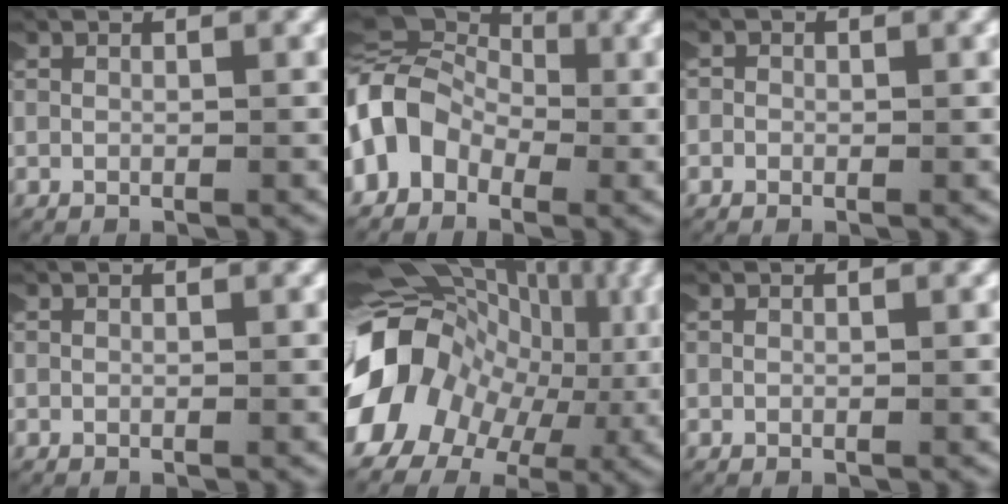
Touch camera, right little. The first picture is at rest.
{"total": 9.5, "force": [-0.3, 8.2, 4.7], "torque": [-0.130, -0.007, -0.011]}
{"total": 1.1, "force": [-0.1, 1.0, 0.0], "torque": [0.000, 0.003, -0.008]}
{"total": 0.0}
{"total": 16.7, "force": [0.2, 13.4, 9.9], "torque": [-0.202, -0.008, -0.006]}
{"total": 0.0}